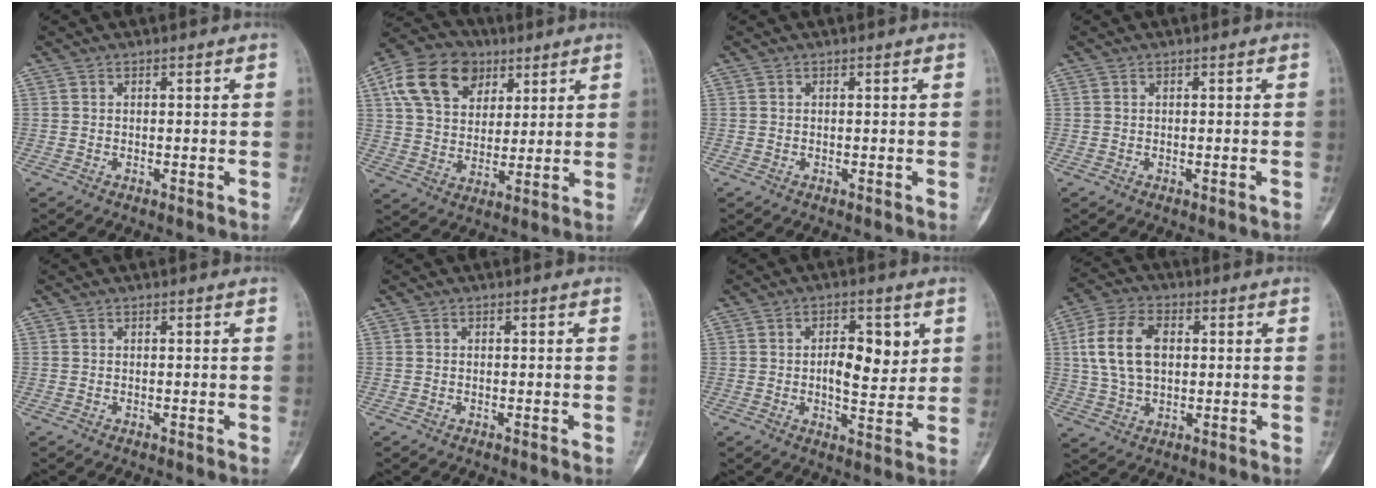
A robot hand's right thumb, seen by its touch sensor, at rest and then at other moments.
{"total": 15.2, "force": [6.7, 10.9, 8.2], "torque": [-0.129, -0.005, 0.120]}
{"total": 0.0}
{"total": 0.0}
{"total": 0.0}
{"total": 0.0}
{"total": 8.4, "force": [1.8, 4.2, 7.0], "torque": [-0.077, -0.011, 0.031]}
{"total": 12.2, "force": [2.0, 7.8, 9.2], "torque": [-0.168, 0.011, 0.036]}